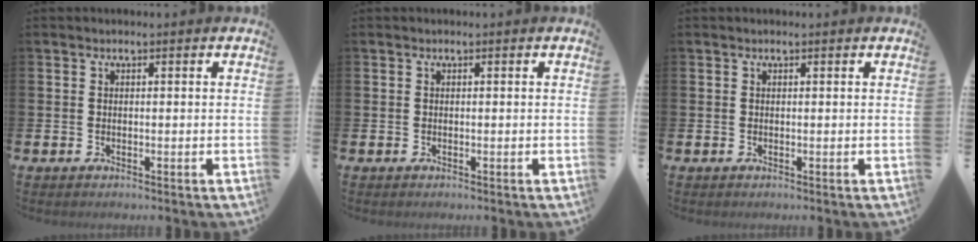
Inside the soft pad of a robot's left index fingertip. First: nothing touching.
{"total": 0.0}
{"total": 0.0}